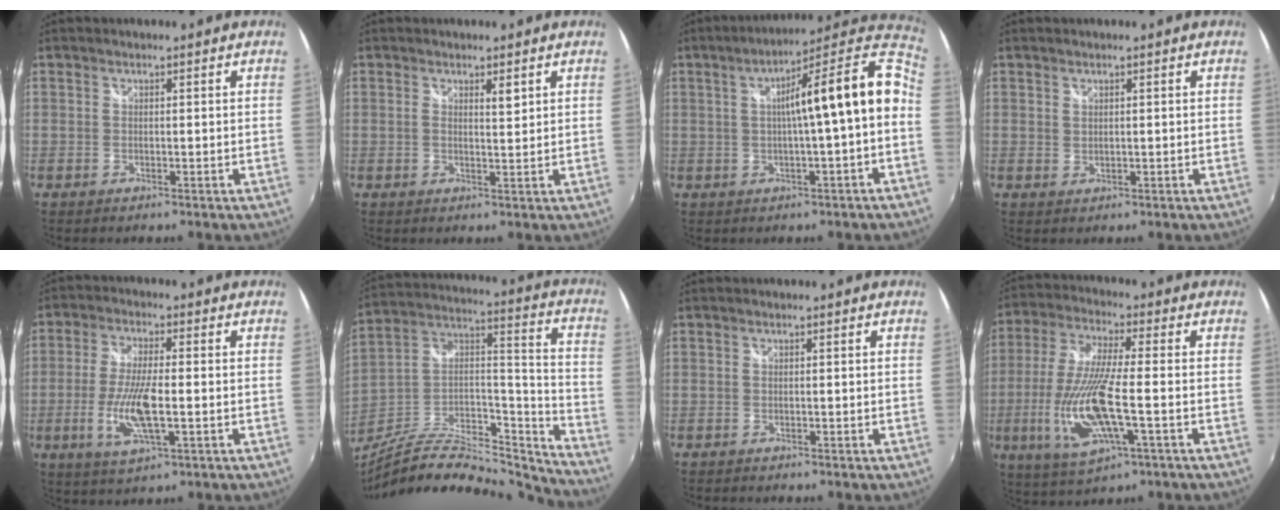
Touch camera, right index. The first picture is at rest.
{"total": 1.7, "force": [1.0, 0.3, 1.4], "torque": [-0.020, 0.000, 0.014]}
{"total": 15.5, "force": [-0.3, 1.5, 15.4], "torque": [-0.203, 0.038, -0.002]}
{"total": 0.8, "force": [0.7, 0.4, 0.0], "torque": [0.001, 0.000, 0.013]}
{"total": 9.5, "force": [-2.2, 2.4, 8.9], "torque": [-0.183, -0.011, -0.042]}
{"total": 23.0, "force": [-19.7, 6.1, 10.2], "torque": [-0.170, 0.018, -0.330]}
{"total": 0.9, "force": [-0.8, 0.2, 0.1], "torque": [-0.006, -0.005, -0.017]}
{"total": 15.1, "force": [-4.1, 3.5, 14.1], "torque": [-0.300, -0.021, -0.073]}